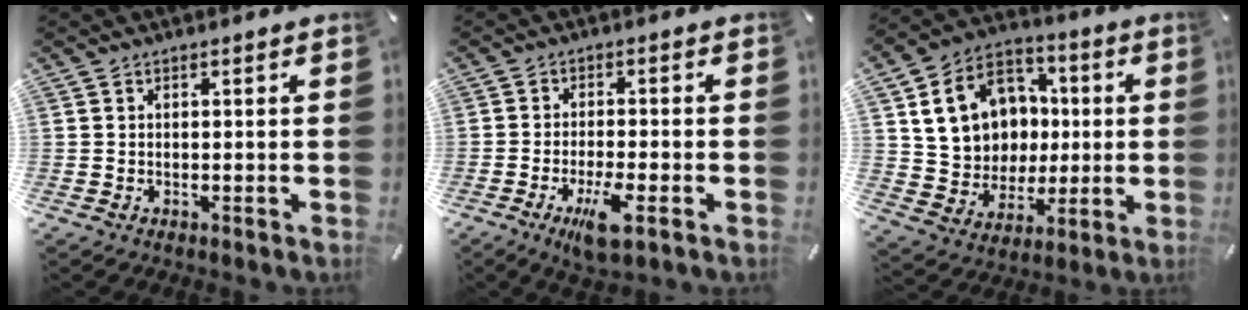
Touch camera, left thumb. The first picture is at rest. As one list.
[{"total": 7.1, "force": [-3.5, 1.6, 6.0], "torque": [-0.116, -0.002, -0.059]}, {"total": 16.6, "force": [2.4, 14.8, 7.1], "torque": [-0.124, 0.005, 0.058]}]